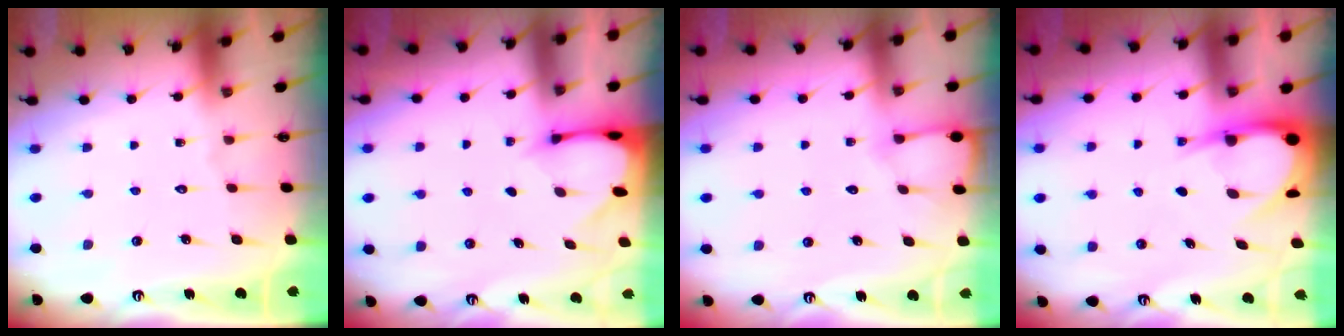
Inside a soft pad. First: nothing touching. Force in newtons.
{"total": 2.7, "press": 2.7, "slide": 0.2}
{"total": 4.5, "press": 4.5, "slide": 0.5}
{"total": 6.7, "press": 6.6, "slide": 0.8}